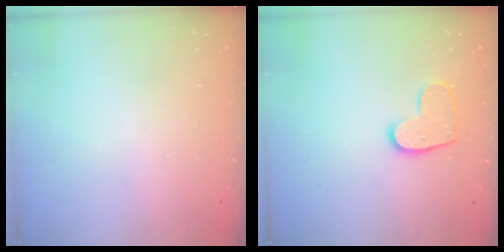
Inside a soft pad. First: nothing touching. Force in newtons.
{"total": 9.8, "press": 9.8, "slide": 0.3}